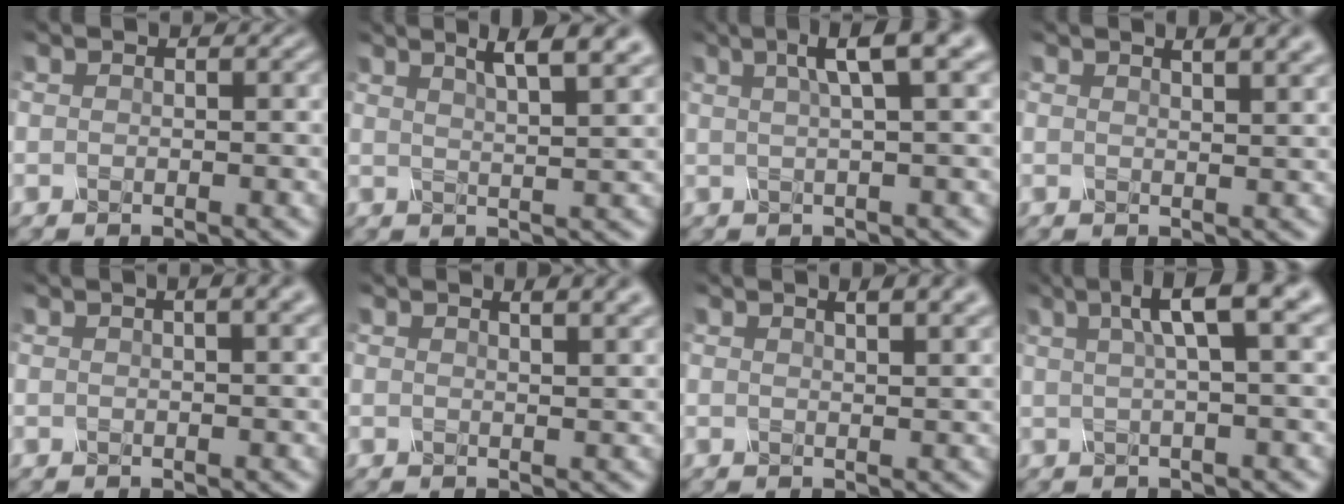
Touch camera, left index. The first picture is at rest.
{"total": 7.1, "force": [4.3, 2.2, 5.2], "torque": [-0.045, 0.029, 0.034]}
{"total": 5.4, "force": [2.3, 1.1, 4.7], "torque": [-0.059, 0.016, 0.027]}
{"total": 4.5, "force": [2.8, 1.8, 3.0], "torque": [-0.009, 0.023, 0.010]}
{"total": 5.1, "force": [2.6, 2.1, 3.8], "torque": [-0.027, 0.025, 0.005]}
{"total": 4.5, "force": [2.8, 1.8, 3.0], "torque": [-0.009, 0.025, 0.007]}
{"total": 4.7, "force": [2.8, 1.9, 3.3], "torque": [-0.013, 0.023, 0.008]}
{"total": 6.0, "force": [2.4, 1.2, 5.4], "torque": [-0.070, 0.015, 0.029]}